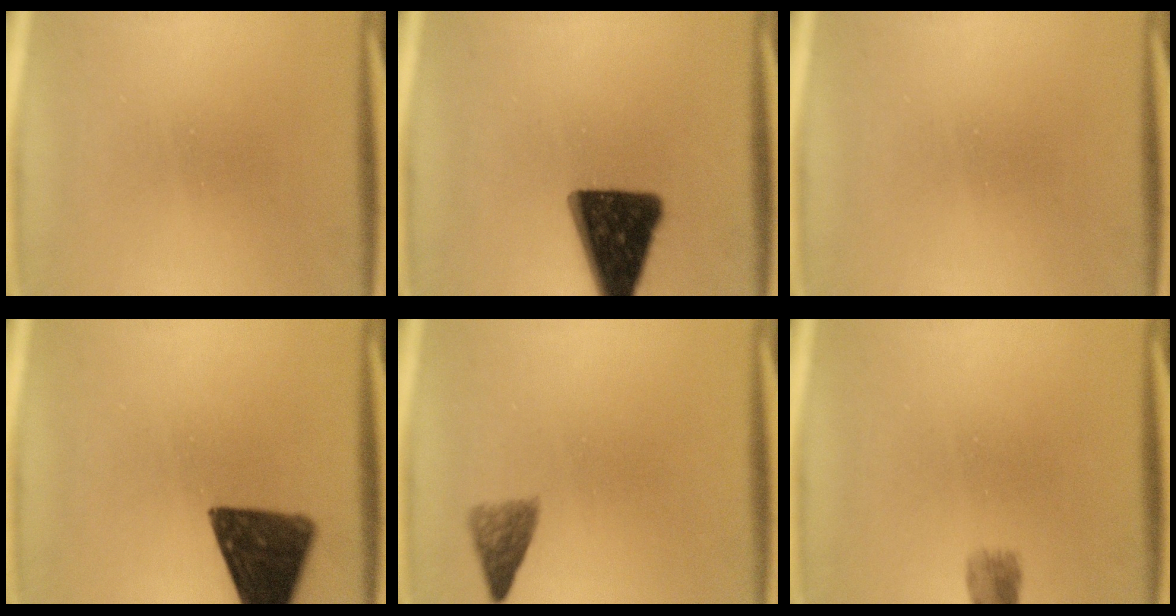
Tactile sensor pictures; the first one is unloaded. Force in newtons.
{"total": 15.9}
{"total": 0.0}
{"total": 13.1}
{"total": 2.9}
{"total": 1.3}